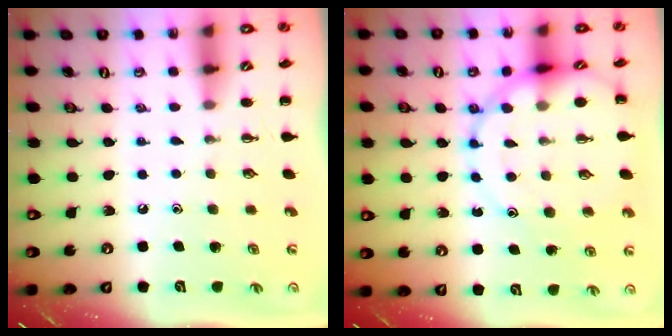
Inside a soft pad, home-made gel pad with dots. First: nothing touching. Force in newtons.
{"total": 13.3, "press": 13.2, "slide": 1.9}